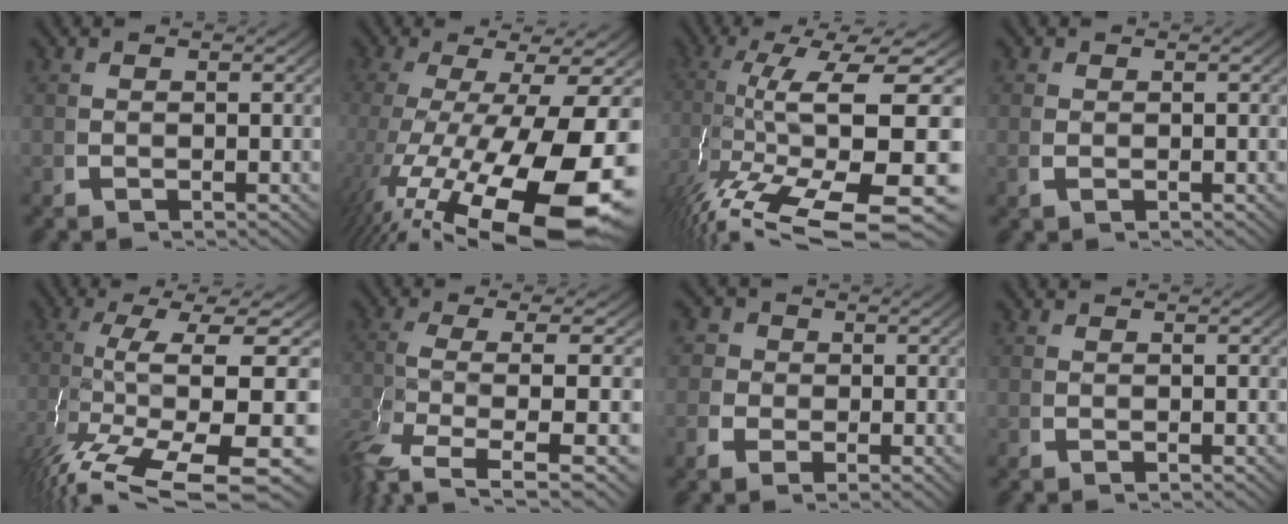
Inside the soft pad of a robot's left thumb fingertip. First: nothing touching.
{"total": 16.1, "force": [-3.4, 8.5, 13.2], "torque": [-0.258, -0.058, -0.008]}
{"total": 15.3, "force": [-2.5, 8.2, 12.6], "torque": [-0.270, -0.081, 0.017]}
{"total": 0.8, "force": [0.1, 0.7, 0.4], "torque": [-0.020, -0.011, 0.011]}
{"total": 13.2, "force": [-3.6, 6.6, 10.9], "torque": [-0.236, -0.067, -0.013]}
{"total": 7.5, "force": [-0.9, 2.8, 6.9], "torque": [-0.162, -0.021, 0.004]}
{"total": 3.0, "force": [0.2, 2.7, 1.3], "torque": [-0.027, -0.004, -0.005]}
{"total": 0.0}